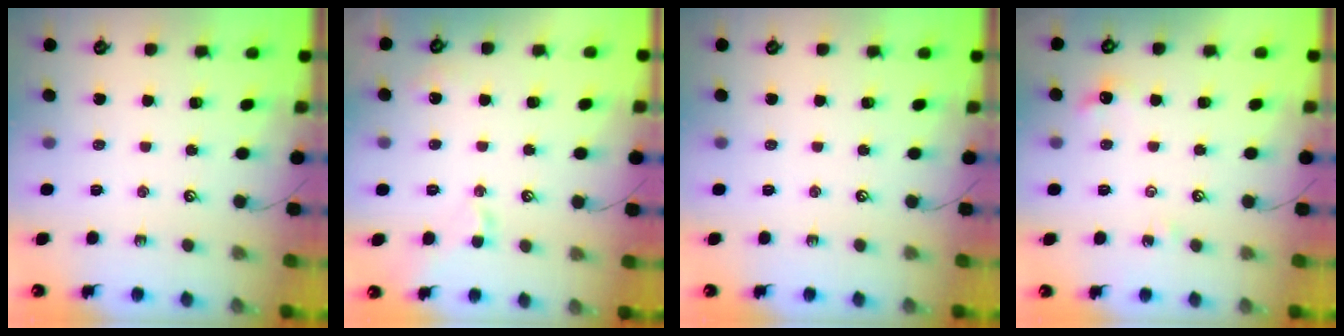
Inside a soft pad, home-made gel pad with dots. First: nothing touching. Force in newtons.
{"total": 0.9, "press": 0.7, "slide": 0.5}
{"total": 0.0}
{"total": 6.0, "press": 5.9, "slide": 0.8}